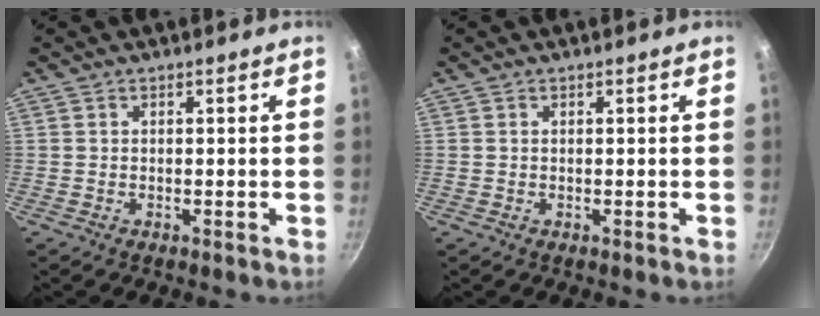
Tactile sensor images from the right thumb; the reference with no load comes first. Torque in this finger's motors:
{"motor_torque": [0.14, 0.02, -0.33, -0.04, 0.02]}